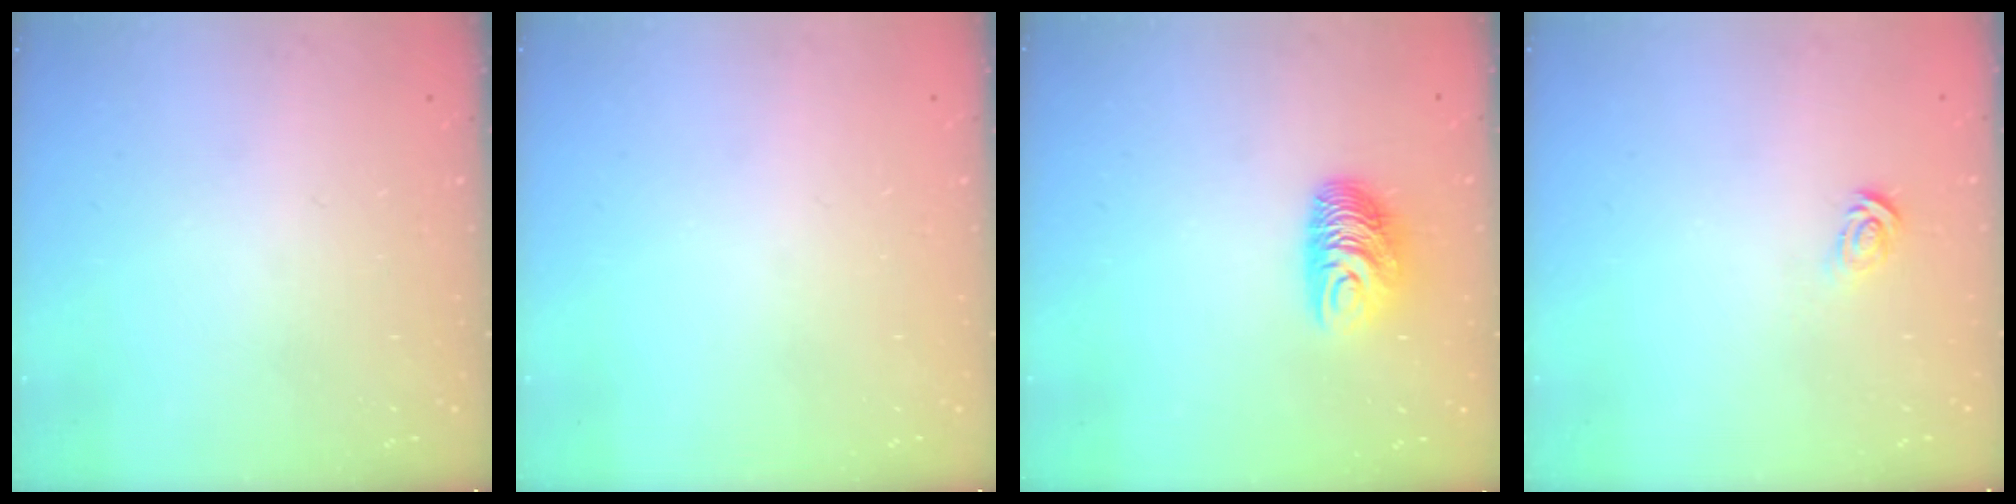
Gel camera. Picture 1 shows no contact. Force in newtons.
{"total": 0.0}
{"total": 9.3, "press": 9.3, "slide": 0.9}
{"total": 2.8, "press": 2.8, "slide": 0.2}